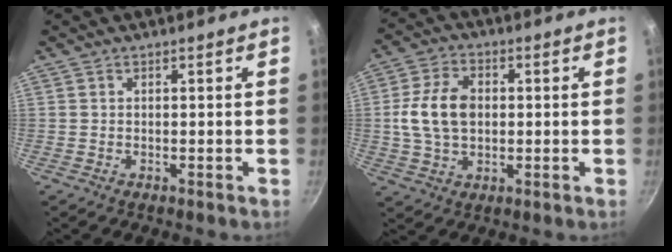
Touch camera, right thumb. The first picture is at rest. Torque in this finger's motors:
{"motor_torque": [0.73, 2.39, 0.77, -0.59, 0.10]}